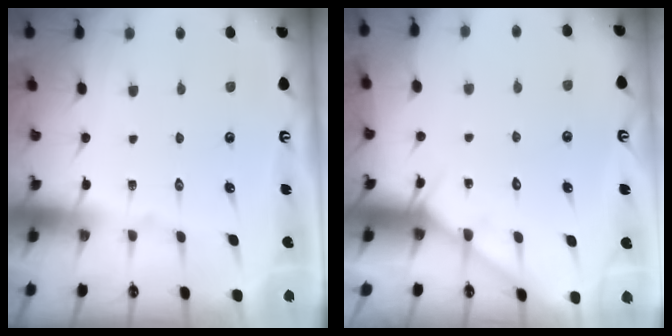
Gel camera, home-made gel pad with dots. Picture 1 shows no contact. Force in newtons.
{"total": 3.6, "press": 3.6, "slide": 0.4}